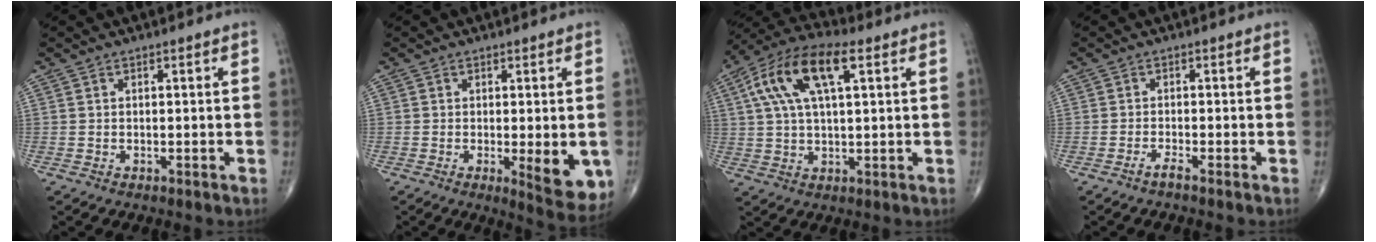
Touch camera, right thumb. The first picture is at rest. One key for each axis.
{"total": 7.8, "fx": -1.4, "fy": 2.7, "fz": 7.1, "tx": -0.083, "ty": -0.018, "tz": -0.013}
{"total": 14.5, "fx": 5.0, "fy": 6.2, "fz": 12.1, "tx": -0.238, "ty": 0.026, "tz": 0.086}
{"total": 1.1, "fx": -1.0, "fy": -0.2, "fz": 0.6, "tx": -0.020, "ty": 0.003, "tz": -0.022}